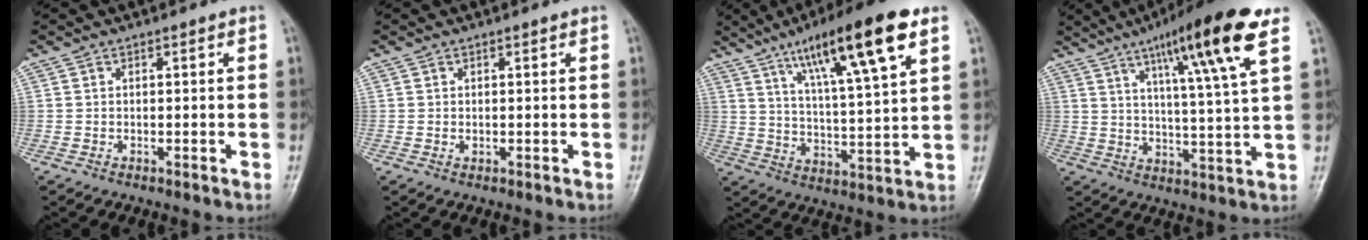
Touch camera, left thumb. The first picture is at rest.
{"total": 0.5, "force": [0.2, 0.3, 0.4], "torque": [-0.006, -0.001, 0.004]}
{"total": 18.8, "force": [10.0, 3.2, 15.6], "torque": [-0.245, -0.029, 0.167]}
{"total": 17.3, "force": [9.0, 1.5, 14.7], "torque": [-0.229, -0.030, 0.137]}